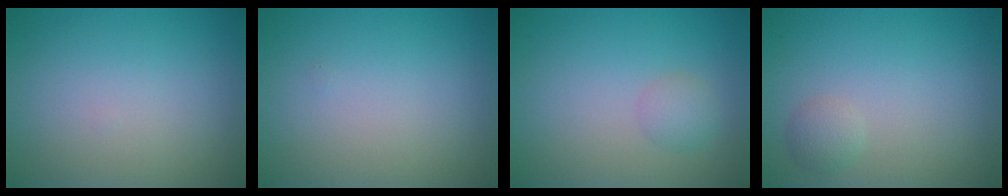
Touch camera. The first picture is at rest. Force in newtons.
{"total": 0.0}
{"total": 1.5, "press": 1.5, "slide": 0.0}
{"total": 1.3, "press": 1.3, "slide": 0.0}